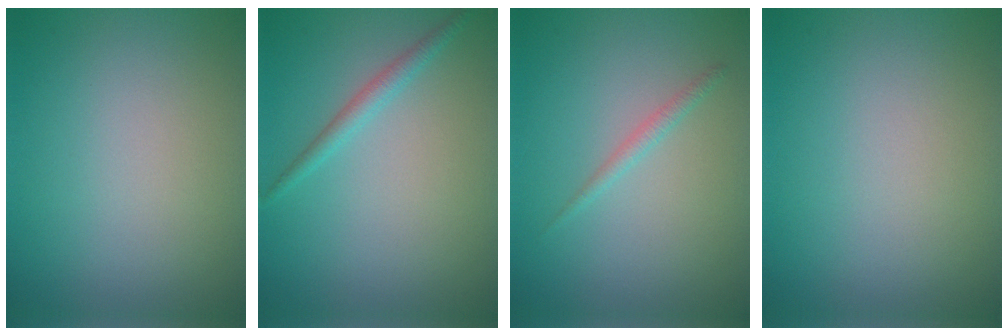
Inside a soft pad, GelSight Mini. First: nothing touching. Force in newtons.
{"total": 1.6, "press": 1.6, "slide": 0.1}
{"total": 1.0, "press": 1.0, "slide": 0.1}
{"total": 0.0}